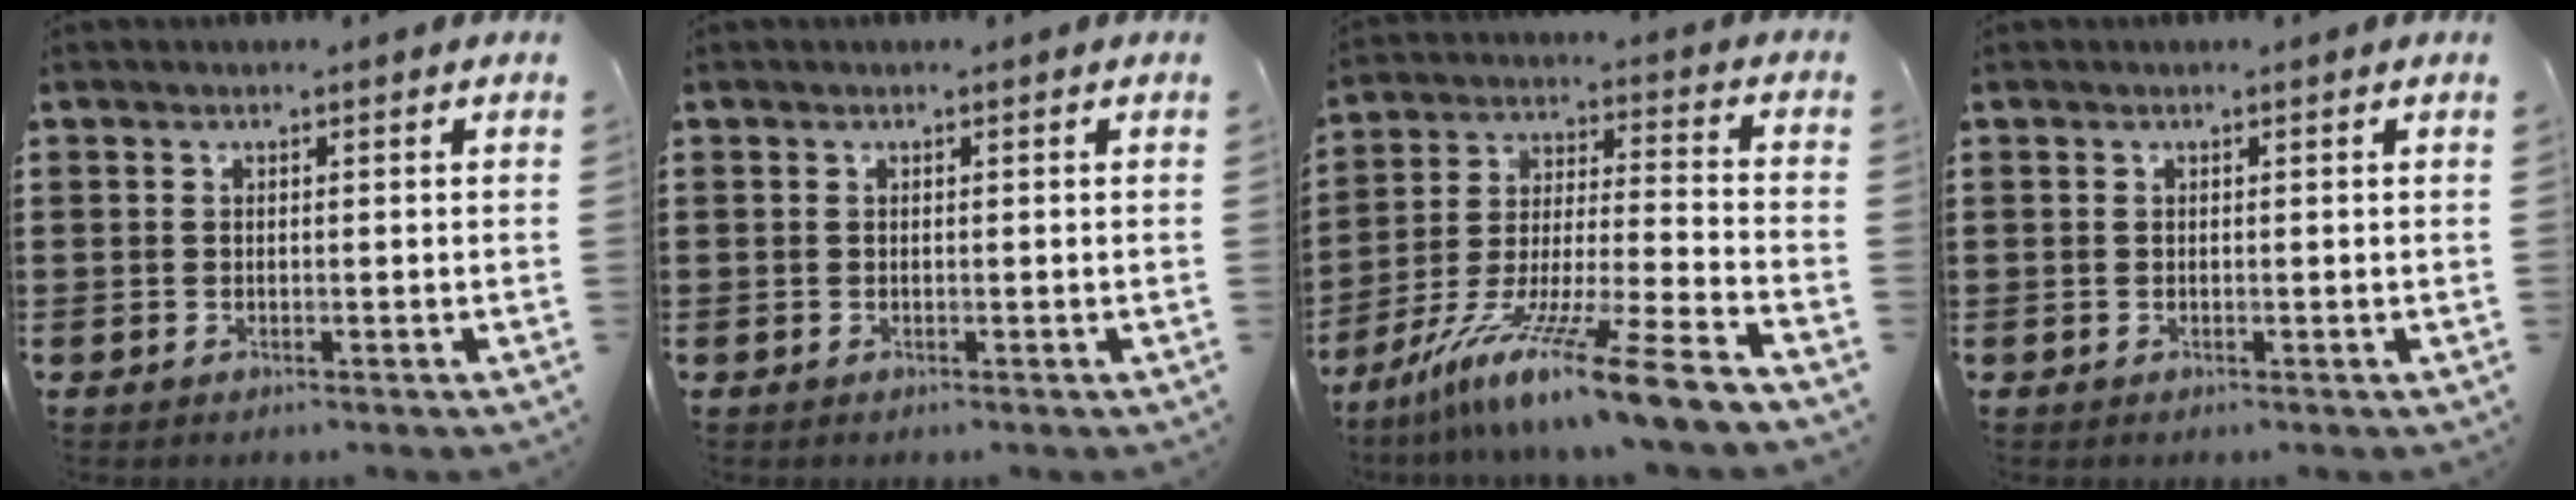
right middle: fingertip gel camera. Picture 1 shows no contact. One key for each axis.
{"total": 0.0}
{"total": 13.8, "fx": -10.9, "fy": -0.9, "fz": 8.4, "tx": -0.151, "ty": 0.012, "tz": -0.205}
{"total": 0.0}